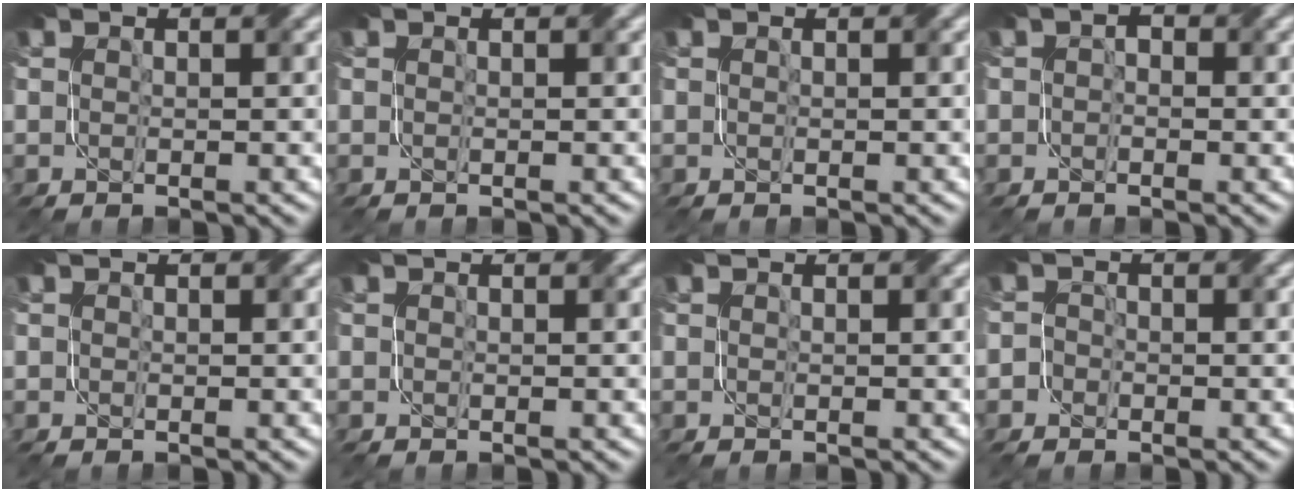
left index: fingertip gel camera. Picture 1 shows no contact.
{"total": 0.0}
{"total": 0.0}
{"total": 1.0, "force": [-0.2, 0.7, 0.7], "torque": [-0.013, -0.002, -0.008]}
{"total": 0.0}
{"total": 0.0}
{"total": 0.0}
{"total": 1.4, "force": [-0.4, 1.3, 0.2], "torque": [0.007, 0.003, -0.015]}